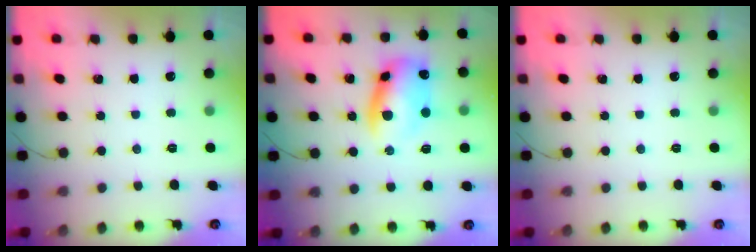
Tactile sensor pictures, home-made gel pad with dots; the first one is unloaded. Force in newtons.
{"total": 10.3, "press": 10.2, "slide": 1.3}
{"total": 0.0}